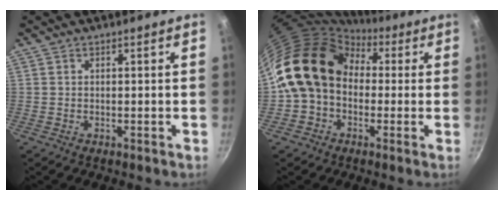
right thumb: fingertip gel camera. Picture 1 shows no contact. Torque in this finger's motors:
{"motor_torque": [1.14, 3.87, 1.44, -1.33, 0.27]}